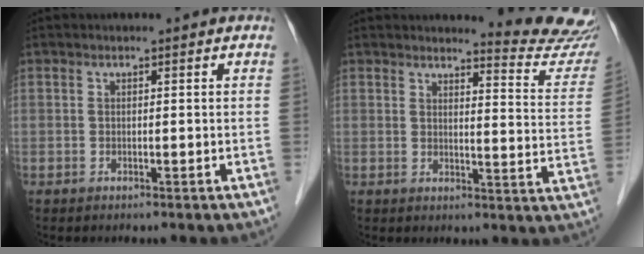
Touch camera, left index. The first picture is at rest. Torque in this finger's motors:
{"motor_torque": [1.07, -1.07, 0.33, 0.04]}